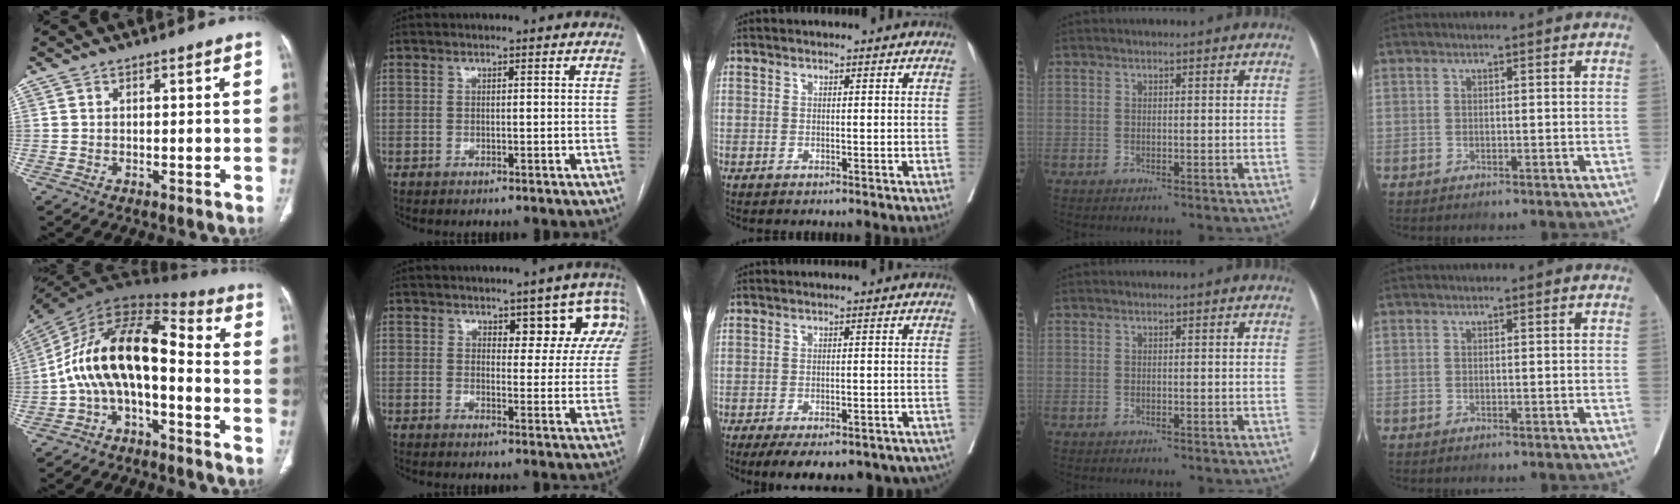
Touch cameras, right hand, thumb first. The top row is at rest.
{"thumb": {"total": 16.5, "force": [-3.4, 8.2, 13.8], "torque": [-0.235, 0.096, -0.070]}, "index": {"total": 7.8, "force": [4.8, 3.8, 4.8], "torque": [-0.032, 0.002, 0.045]}, "middle": {"total": 18.1, "force": [-14.7, 6.5, 8.4], "torque": [-0.110, 0.003, -0.172]}}